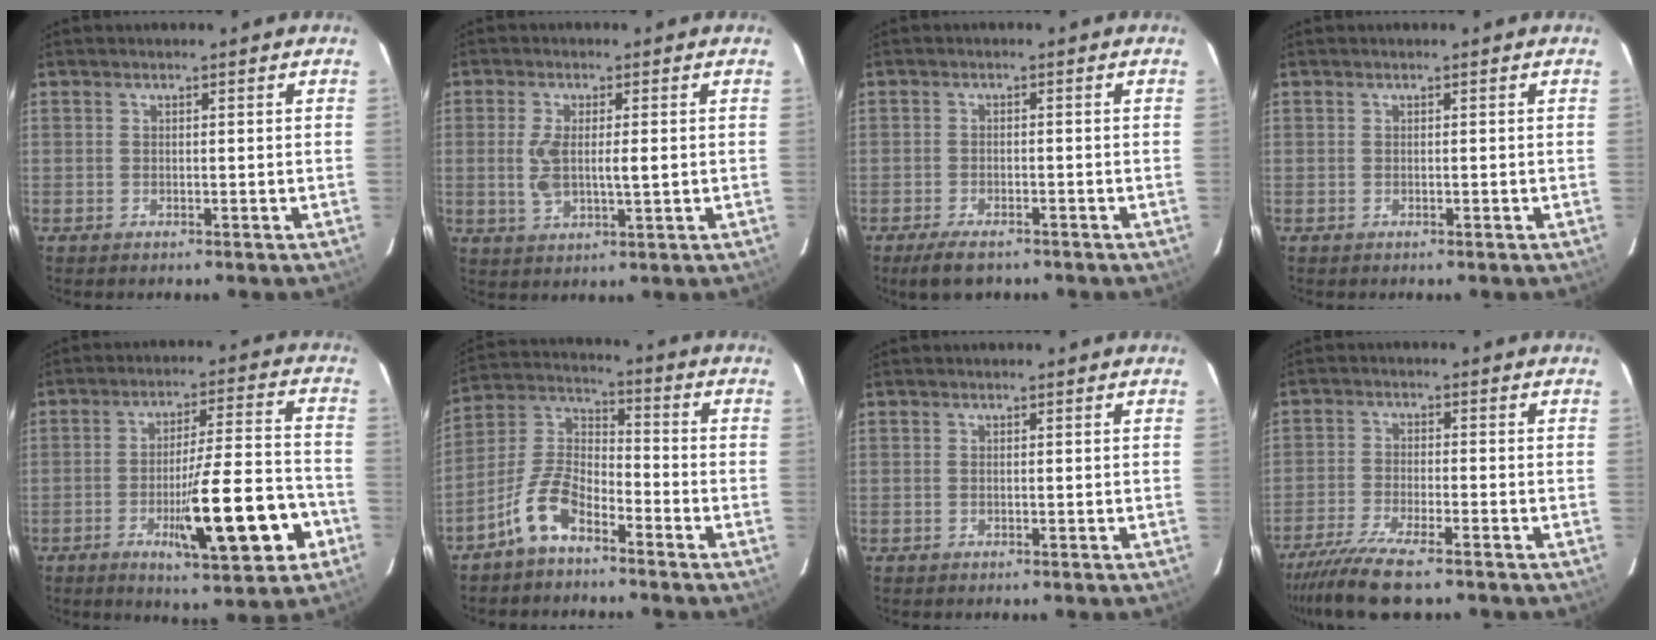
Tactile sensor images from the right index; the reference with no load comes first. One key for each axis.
{"total": 6.0, "fx": 0.1, "fy": 1.8, "fz": 5.7, "tx": -0.115, "ty": 0.000, "tz": 0.006}
{"total": 4.8, "fx": -3.6, "fy": 1.7, "fz": 2.6, "tx": -0.048, "ty": -0.007, "tz": -0.057}
{"total": 0.0}
{"total": 15.3, "fx": -5.7, "fy": 1.9, "fz": 14.1, "tx": -0.221, "ty": -0.002, "tz": -0.077}
{"total": 8.6, "fx": -5.8, "fy": 3.4, "fz": 5.4, "tx": -0.128, "ty": 0.016, "tz": -0.120}
{"total": 0.0}
{"total": 9.3, "fx": -7.5, "fy": 0.5, "fz": 5.4, "tx": -0.089, "ty": -0.025, "tz": -0.126}